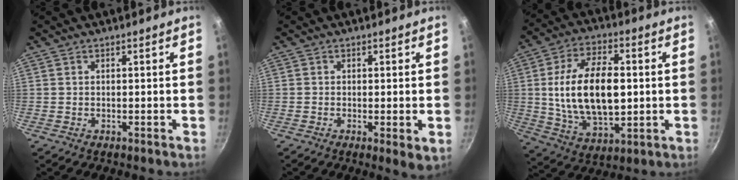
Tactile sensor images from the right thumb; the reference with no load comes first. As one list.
[{"total": 3.1, "force": [-0.6, 0.7, 3.0], "torque": [-0.052, -0.012, -0.013]}, {"total": 18.7, "force": [1.1, 10.1, 15.7], "torque": [-0.264, 0.000, 0.025]}]